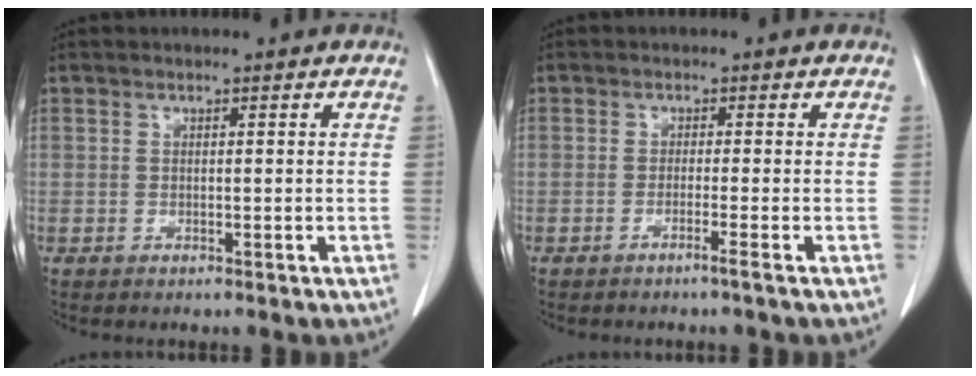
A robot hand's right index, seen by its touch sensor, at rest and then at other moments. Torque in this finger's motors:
{"motor_torque": [-0.07, 0.06, 0.01, 0.01]}